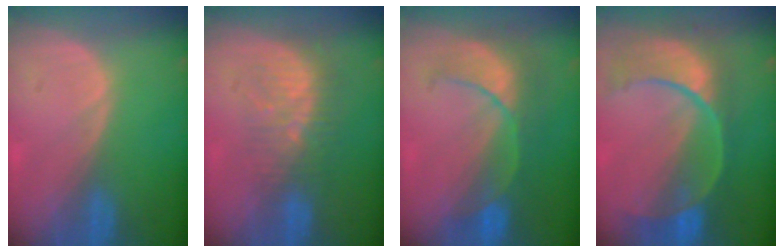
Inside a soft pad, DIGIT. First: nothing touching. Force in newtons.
{"total": 7.5, "press": 6.9, "slide": 3.0}
{"total": 8.1, "press": 7.9, "slide": 2.0}
{"total": 11.0, "press": 9.3, "slide": 6.0}